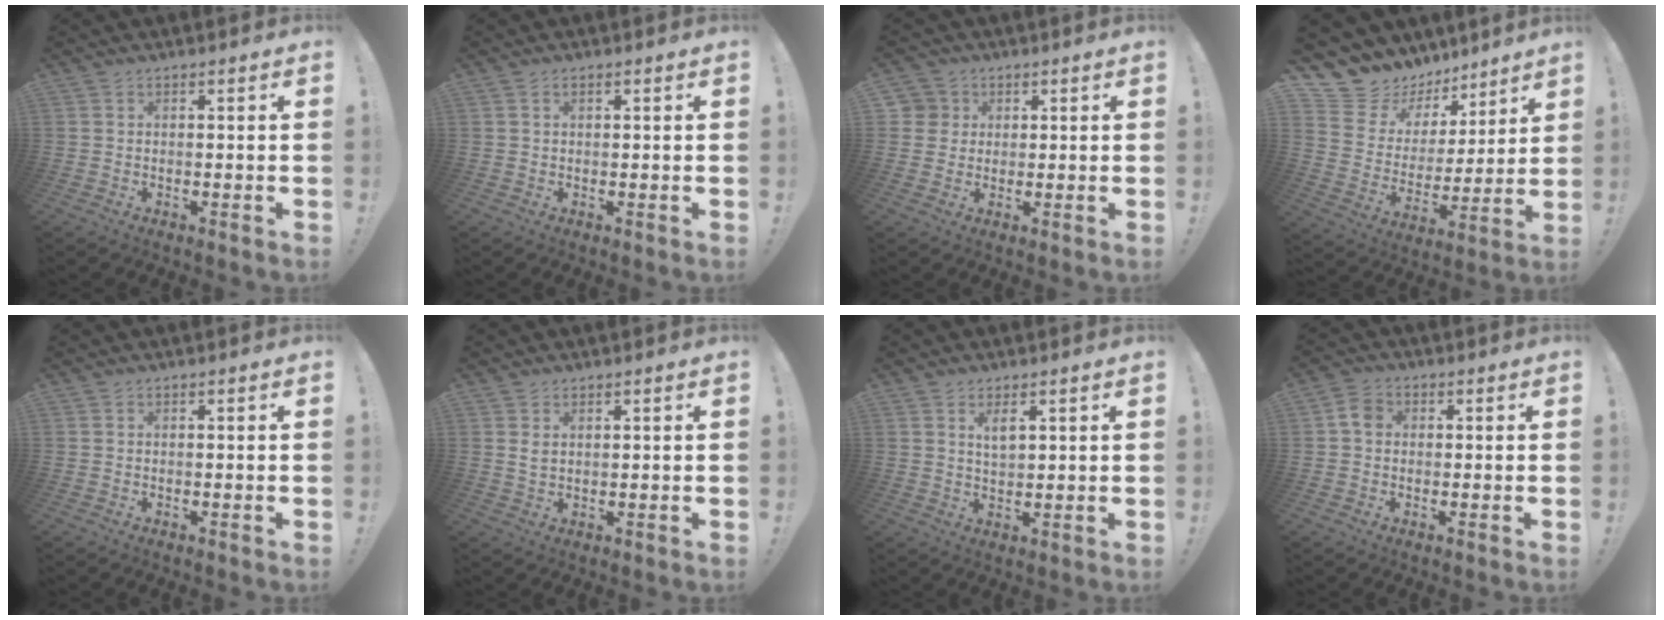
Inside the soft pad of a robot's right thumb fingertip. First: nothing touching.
{"total": 0.7, "force": [0.4, 0.3, 0.5], "torque": [-0.012, 0.002, 0.009]}
{"total": 4.5, "force": [1.3, 4.3, 0.6], "torque": [-0.010, -0.006, 0.025]}
{"total": 11.7, "force": [9.1, 7.3, 1.0], "torque": [-0.032, -0.082, 0.180]}
{"total": 0.0}
{"total": 2.2, "force": [1.1, 1.1, 1.5], "torque": [-0.021, -0.003, 0.019]}
{"total": 3.8, "force": [1.8, 1.4, 3.0], "torque": [-0.048, -0.011, 0.029]}
{"total": 4.7, "force": [0.4, 3.6, 3.0], "torque": [-0.051, 0.012, 0.010]}